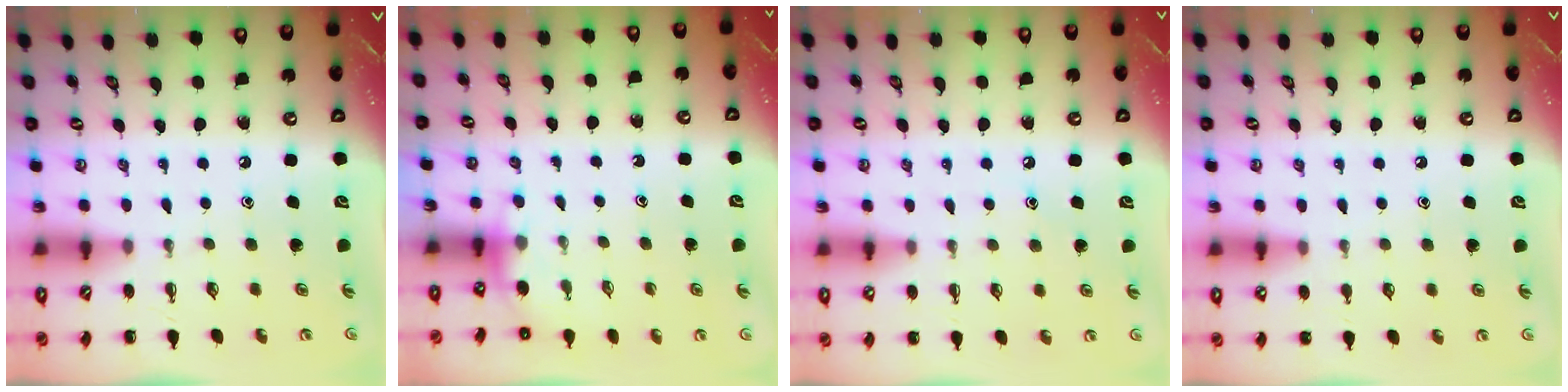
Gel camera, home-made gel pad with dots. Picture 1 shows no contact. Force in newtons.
{"total": 3.9, "press": 3.7, "slide": 1.2}
{"total": 6.0, "press": 5.8, "slide": 1.7}
{"total": 4.2, "press": 4.0, "slide": 1.3}